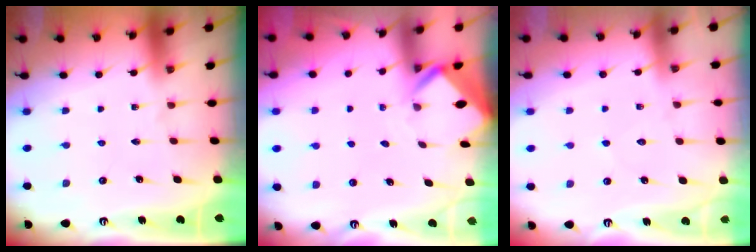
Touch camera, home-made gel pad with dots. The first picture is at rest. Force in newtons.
{"total": 2.8, "press": 2.8, "slide": 0.2}
{"total": 3.9, "press": 3.9, "slide": 0.4}